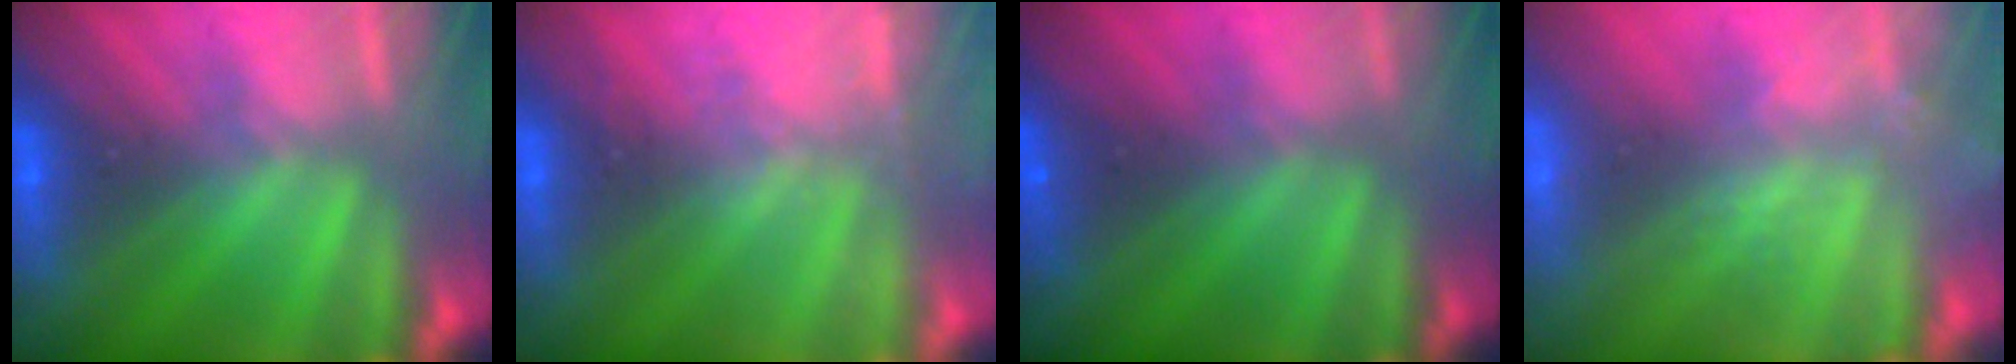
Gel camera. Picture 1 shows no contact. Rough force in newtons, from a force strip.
{"total": 2.3}
{"total": 1.4}
{"total": 2.2}